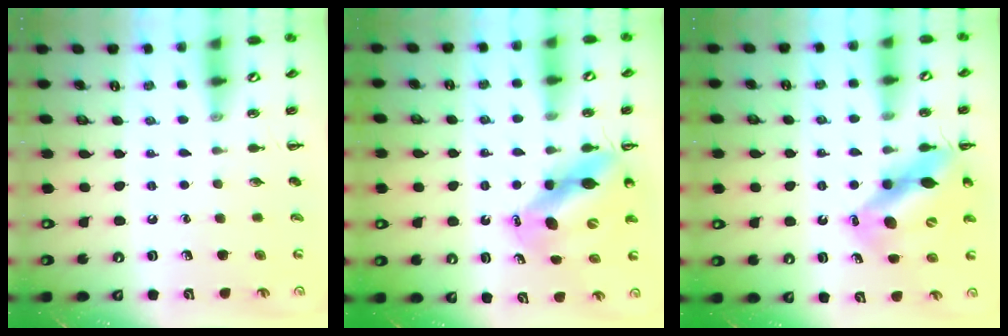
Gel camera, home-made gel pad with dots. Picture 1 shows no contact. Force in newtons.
{"total": 9.8, "press": 9.4, "slide": 2.6}
{"total": 12.8, "press": 12.4, "slide": 3.2}